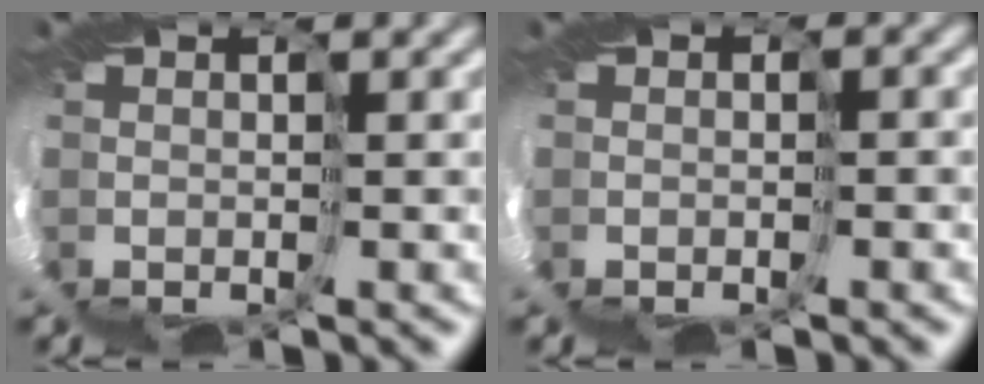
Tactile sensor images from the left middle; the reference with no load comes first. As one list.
[{"total": 1.8, "force": [-1.2, 1.0, 0.9], "torque": [-0.009, 0.000, -0.012]}]